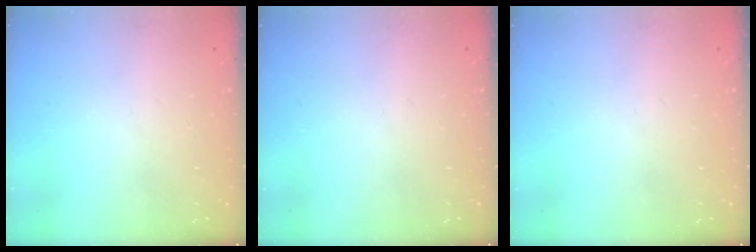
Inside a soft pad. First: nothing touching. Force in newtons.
{"total": 0.0}
{"total": 0.0}